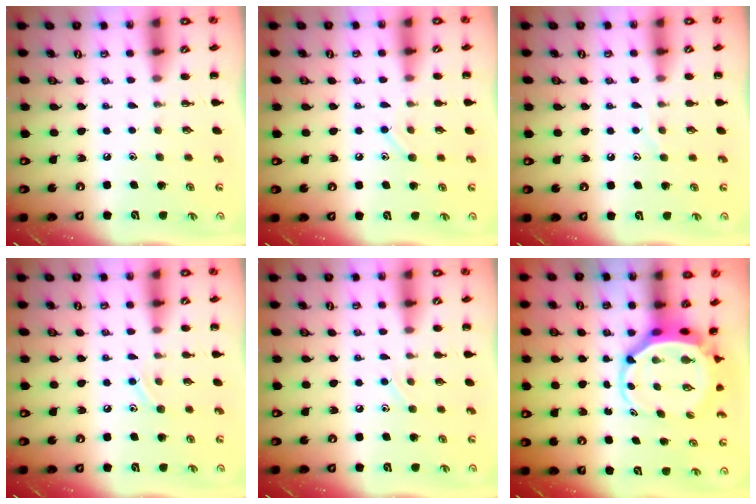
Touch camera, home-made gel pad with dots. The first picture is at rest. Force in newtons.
{"total": 7.3, "press": 7.0, "slide": 2.2}
{"total": 5.7, "press": 5.6, "slide": 1.0}
{"total": 8.3, "press": 8.1, "slide": 1.8}
{"total": 4.0, "press": 3.8, "slide": 1.2}
{"total": 5.6, "press": 5.4, "slide": 1.2}